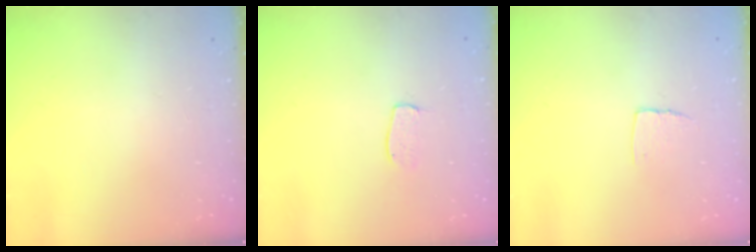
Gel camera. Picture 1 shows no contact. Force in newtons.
{"total": 4.5, "press": 4.5, "slide": 0.3}
{"total": 5.1, "press": 5.1, "slide": 0.4}